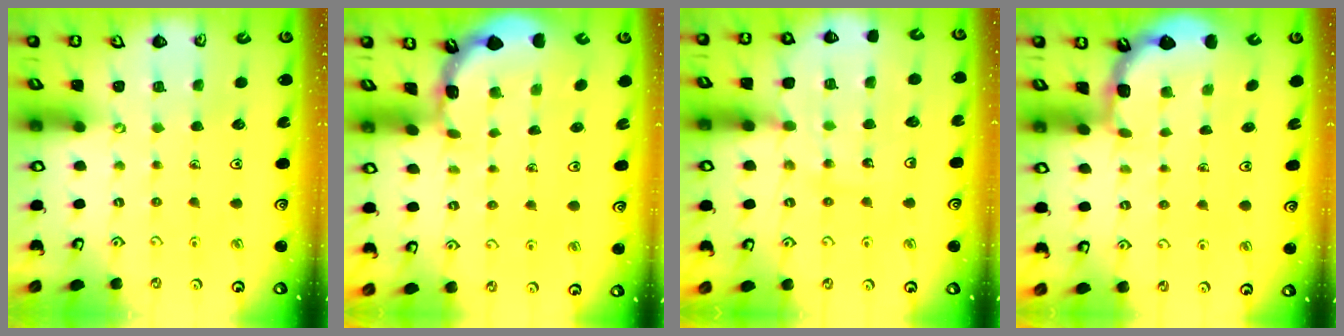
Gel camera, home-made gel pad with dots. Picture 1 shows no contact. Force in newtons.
{"total": 1.6, "press": 1.6, "slide": 0.1}
{"total": 14.2, "press": 13.7, "slide": 3.8}
{"total": 1.9, "press": 1.9, "slide": 0.2}